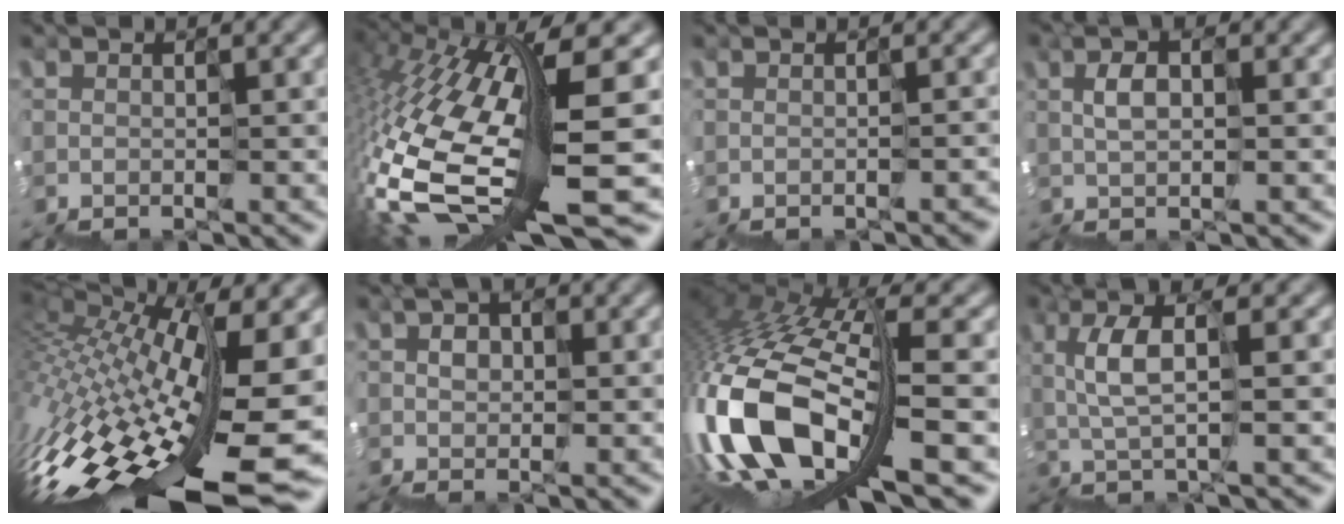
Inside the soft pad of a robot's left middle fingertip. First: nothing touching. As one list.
[{"total": 12.5, "force": [-2.2, 2.6, 12.0], "torque": [-0.281, -0.002, -0.028]}, {"total": 2.3, "force": [-1.6, 0.7, 1.5], "torque": [-0.001, -0.009, -0.010]}, {"total": 0.6, "force": [0.5, 0.1, 0.3], "torque": [-0.013, 0.015, 0.005]}, {"total": 13.2, "force": [-3.6, 4.2, 12.0], "torque": [-0.239, 0.005, -0.065]}, {"total": 1.2, "force": [0.2, 1.2, 0.1], "torque": [0.006, 0.014, 0.001]}, {"total": 12.0, "force": [-4.0, 5.0, 10.2], "torque": [-0.250, 0.002, -0.069]}, {"total": 1.9, "force": [0.4, 0.6, 1.8], "torque": [-0.057, 0.009, -0.002]}]